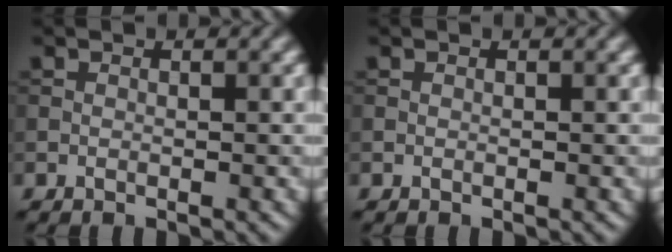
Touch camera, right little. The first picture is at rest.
{"total": 0.0}